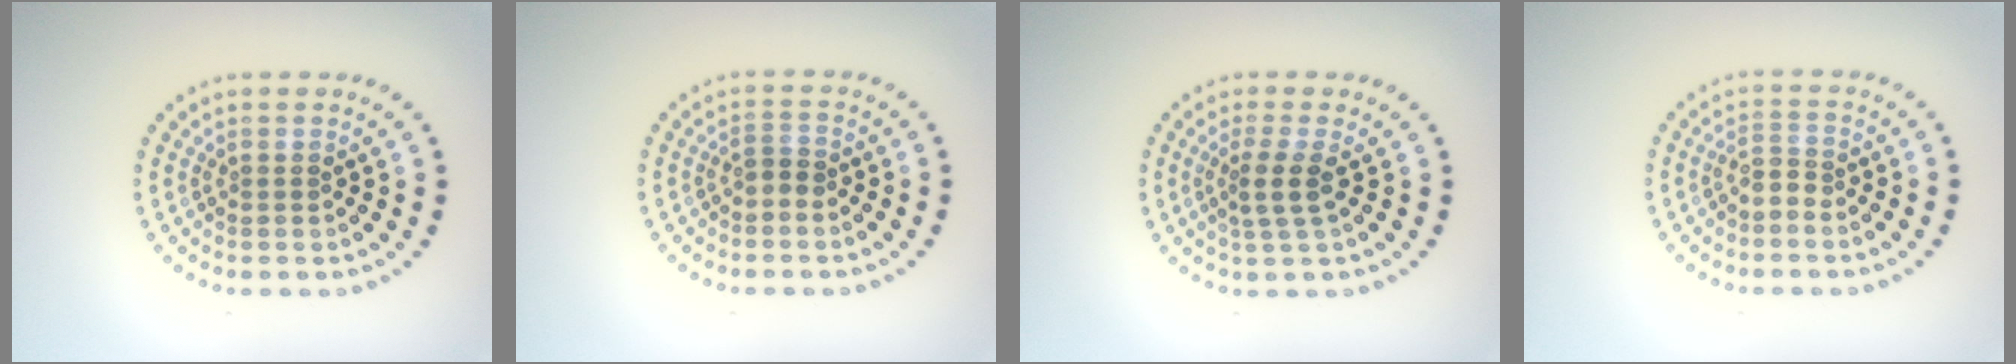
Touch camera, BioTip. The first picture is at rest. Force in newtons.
{"total": 1.2, "press": 0.9, "slide": 0.8}
{"total": 2.2, "press": 1.8, "slide": 1.3}
{"total": 1.7, "press": 1.2, "slide": 1.1}